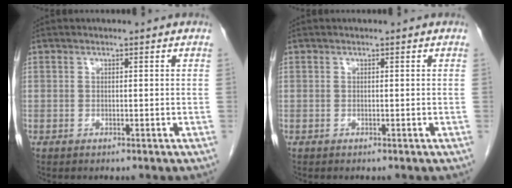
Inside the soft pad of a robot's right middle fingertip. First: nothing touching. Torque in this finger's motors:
{"motor_torque": [0.05, -0.27, 0.01, 0.00]}